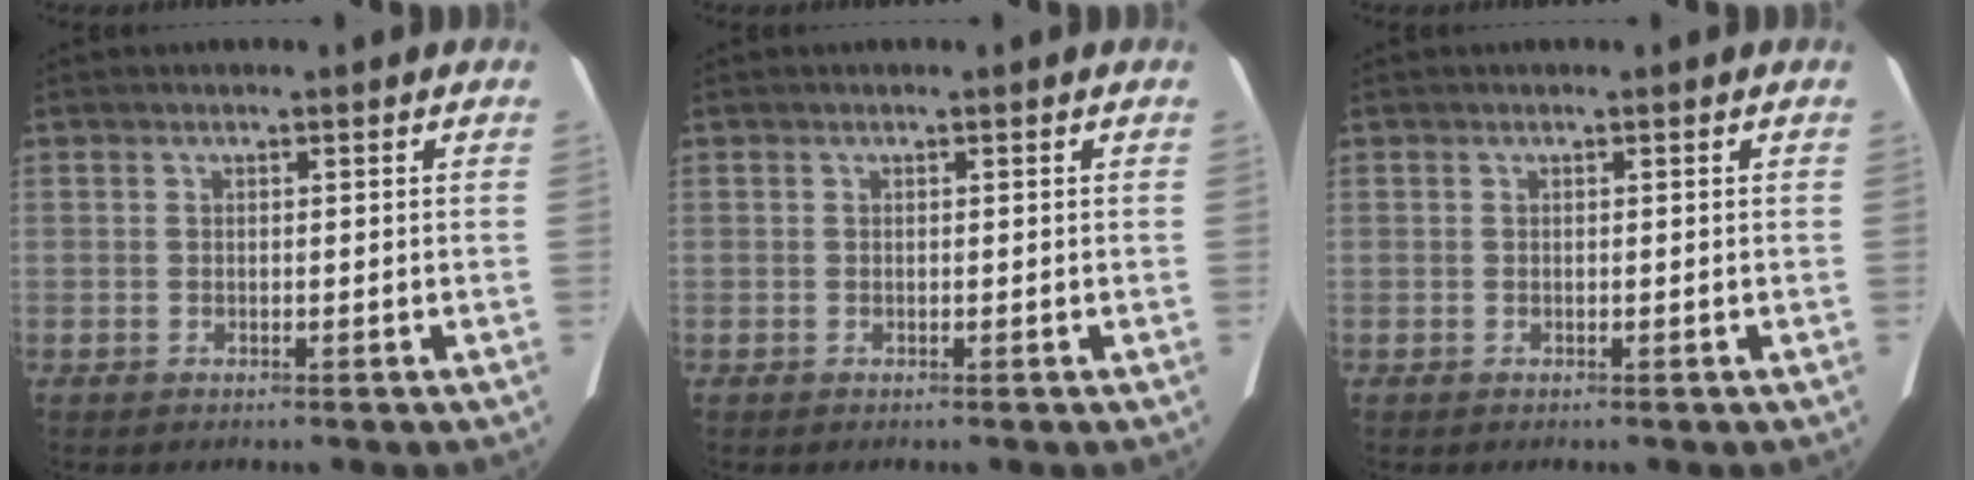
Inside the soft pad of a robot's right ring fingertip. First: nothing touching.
{"total": 0.0}
{"total": 0.0}